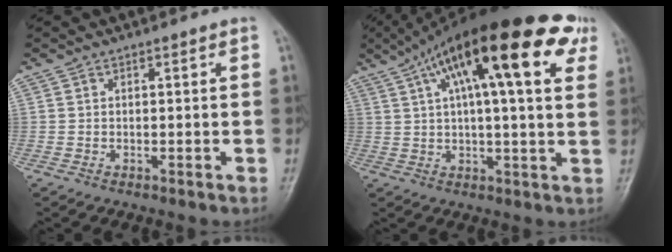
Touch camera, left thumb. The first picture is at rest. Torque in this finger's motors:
{"motor_torque": [2.76, 2.07, 2.11, -0.66, 0.71]}